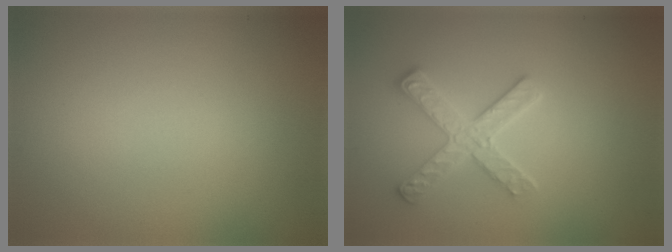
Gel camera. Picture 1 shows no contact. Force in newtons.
{"total": 2.9, "press": 2.9, "slide": 0.1}